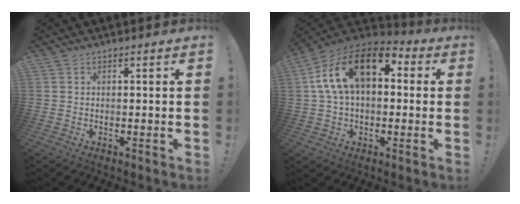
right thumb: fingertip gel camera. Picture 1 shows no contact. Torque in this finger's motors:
{"motor_torque": [1.71, 3.05, 0.69, -0.30, 0.25]}